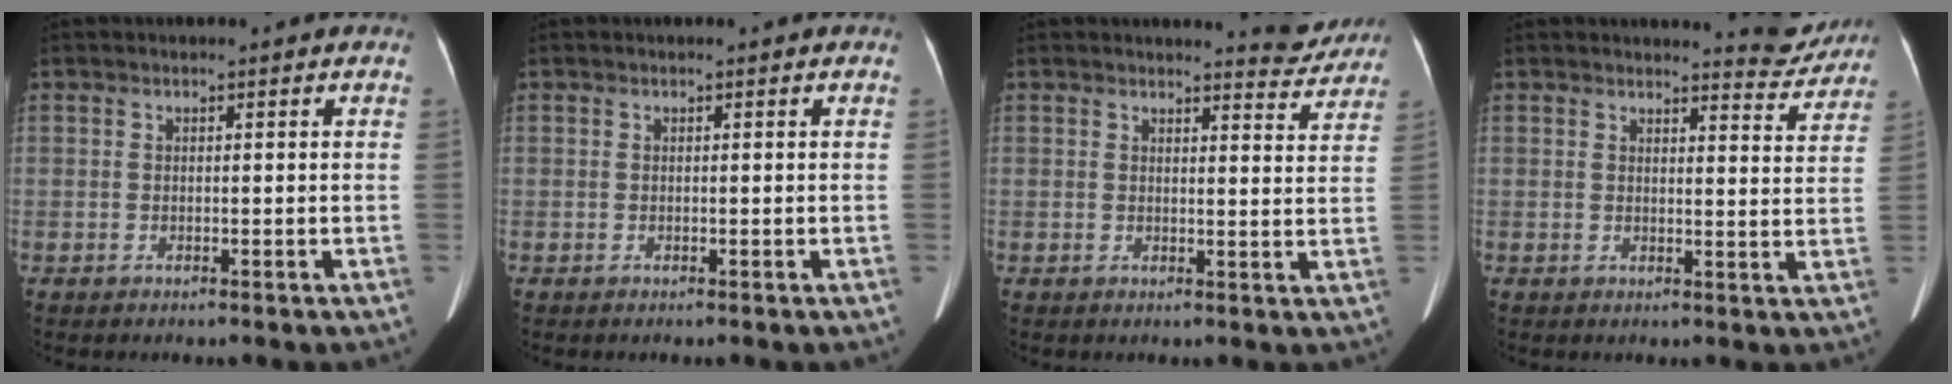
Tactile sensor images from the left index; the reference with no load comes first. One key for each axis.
{"total": 0.0}
{"total": 4.9, "fx": 4.8, "fy": 0.6, "fz": 0.2, "tx": 0.000, "ty": -0.024, "tz": 0.043}
{"total": 5.4, "fx": 5.4, "fy": 0.5, "fz": 0.1, "tx": 0.001, "ty": -0.028, "tz": 0.052}